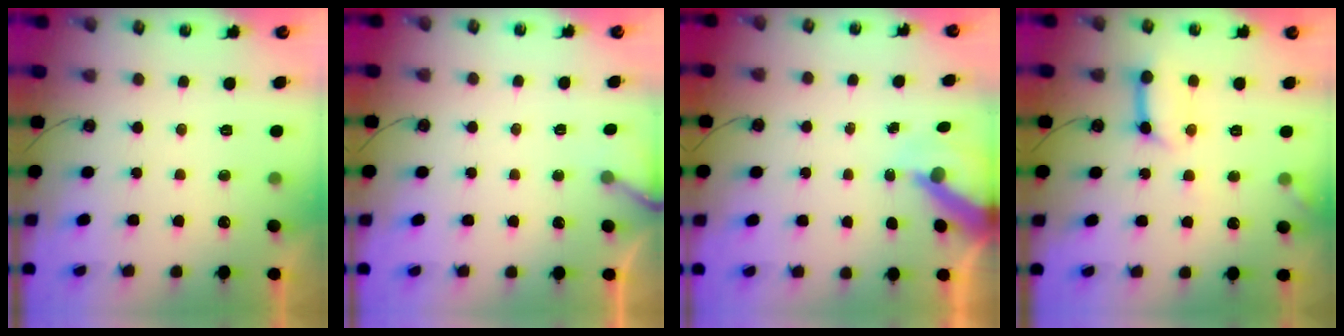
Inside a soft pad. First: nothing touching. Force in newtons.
{"total": 3.4, "press": 3.4, "slide": 0.2}
{"total": 7.7, "press": 7.7, "slide": 0.9}
{"total": 10.8, "press": 10.8, "slide": 0.9}